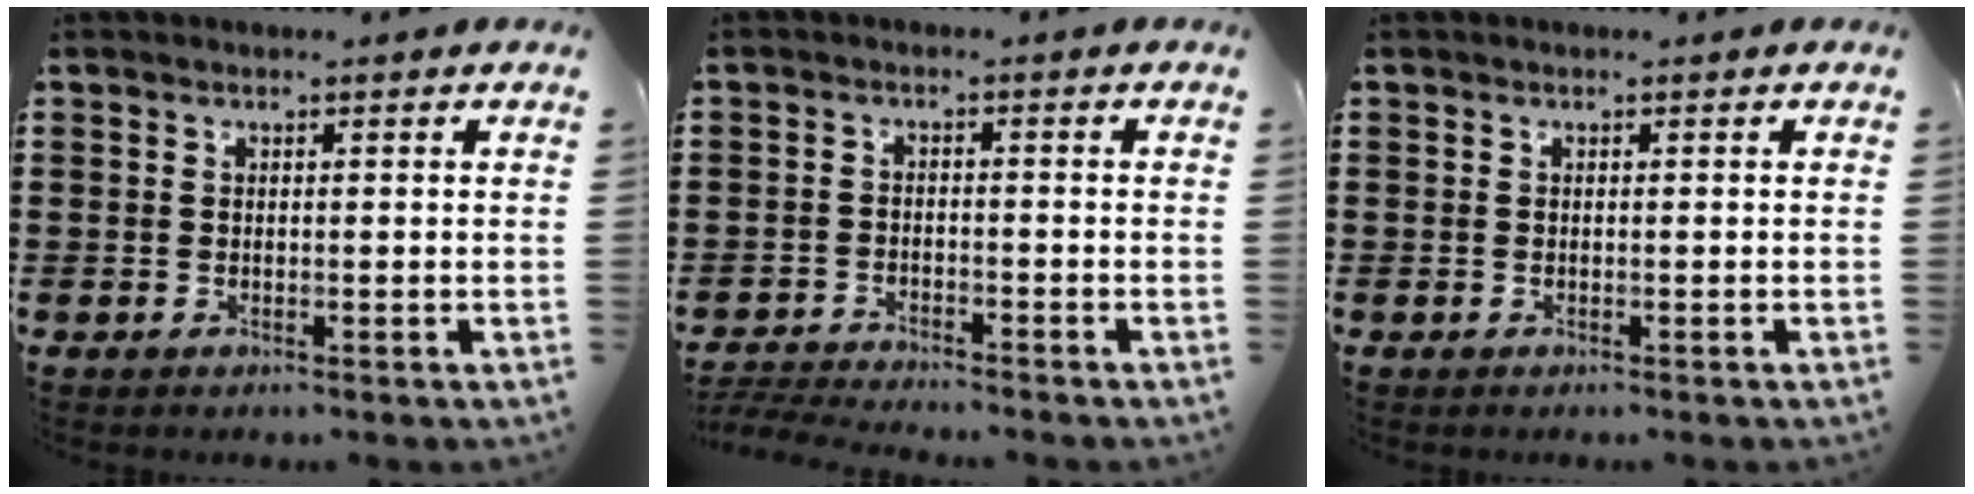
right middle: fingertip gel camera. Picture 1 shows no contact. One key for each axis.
{"total": 3.4, "fx": -3.4, "fy": 0.1, "fz": 0.3, "tx": -0.022, "ty": -0.008, "tz": -0.075}
{"total": 0.0}